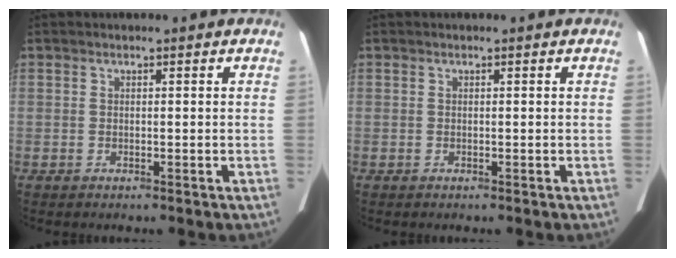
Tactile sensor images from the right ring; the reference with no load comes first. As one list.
[{"total": 0.0}]